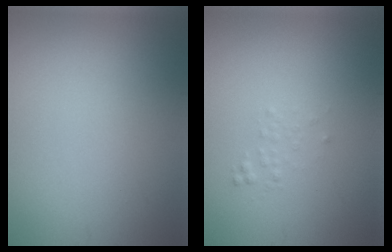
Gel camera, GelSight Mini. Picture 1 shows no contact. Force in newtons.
{"total": 0.7, "press": 0.7, "slide": 0.1}